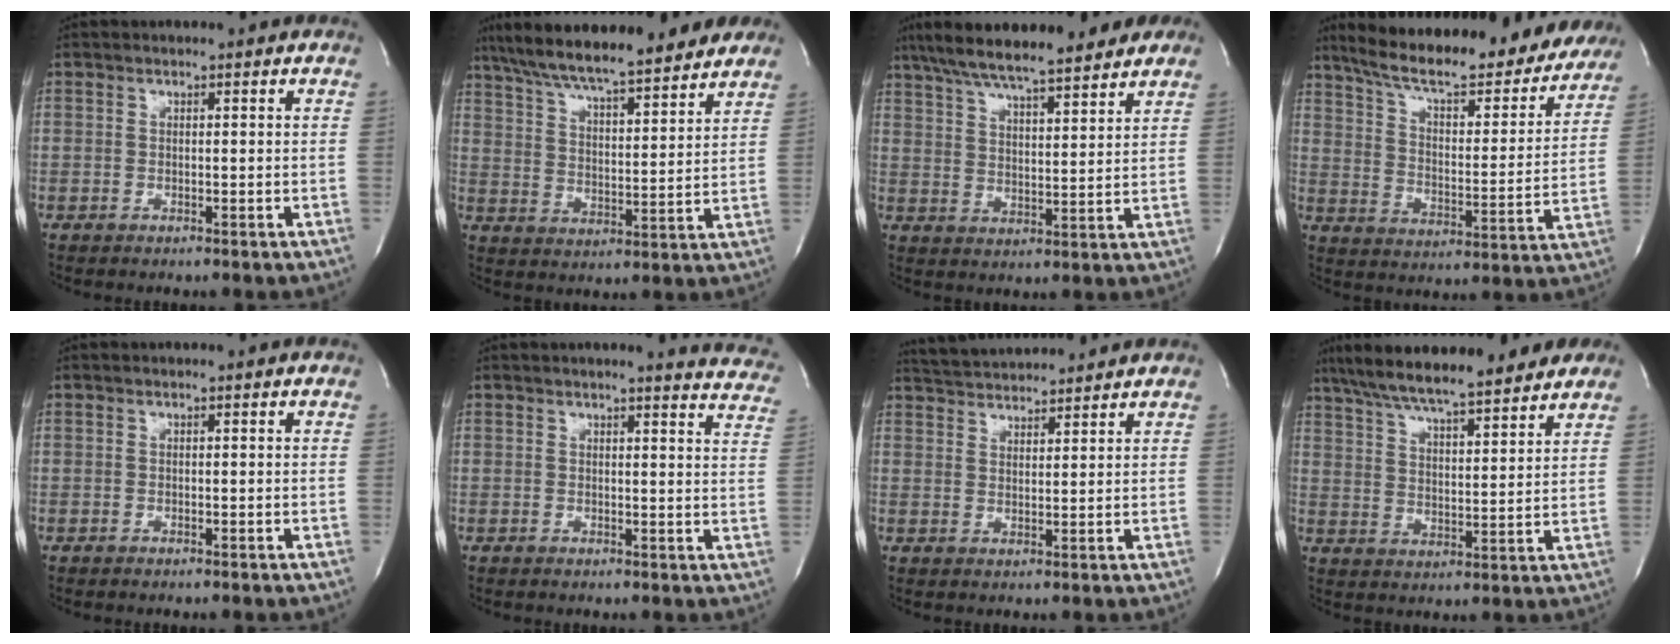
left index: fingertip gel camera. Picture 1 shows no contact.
{"total": 20.4, "force": [17.0, 3.5, 10.8], "torque": [-0.182, 0.030, 0.252]}
{"total": 17.2, "force": [13.9, 3.2, 9.7], "torque": [-0.167, 0.031, 0.210]}
{"total": 26.0, "force": [22.7, 6.1, 11.1], "torque": [-0.177, -0.021, 0.304]}
{"total": 0.0}
{"total": 10.7, "force": [10.2, 0.9, 3.0], "torque": [-0.014, -0.067, 0.077]}
{"total": 8.0, "force": [7.8, 0.5, 1.7], "torque": [-0.040, 0.023, 0.127]}
{"total": 19.0, "force": [15.7, 3.3, 10.2], "torque": [-0.174, 0.030, 0.234]}